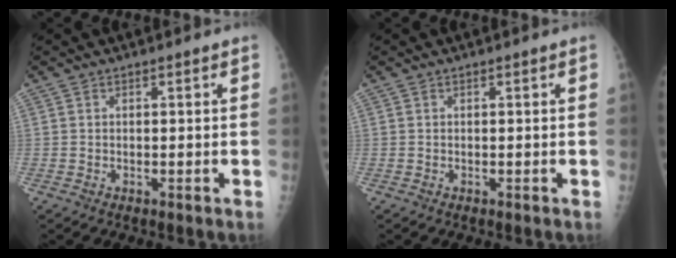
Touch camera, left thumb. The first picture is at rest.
{"total": 0.0}